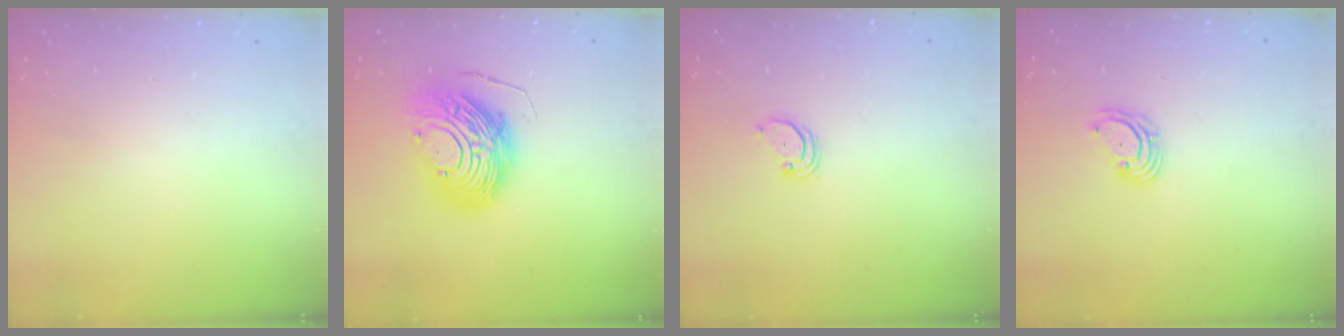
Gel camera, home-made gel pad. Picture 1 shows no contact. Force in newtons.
{"total": 13.7, "press": 13.6, "slide": 1.3}
{"total": 2.0, "press": 2.0, "slide": 0.2}
{"total": 4.0, "press": 4.0, "slide": 0.4}